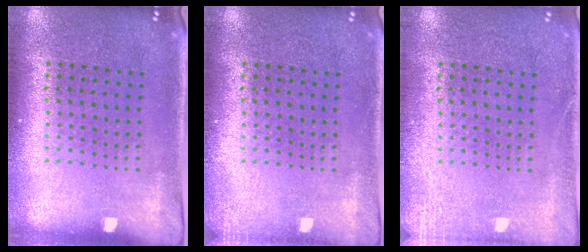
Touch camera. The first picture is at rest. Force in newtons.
{"total": 1.0, "press": 1.0, "slide": 0.3}
{"total": 2.3, "press": 2.3, "slide": 0.4}